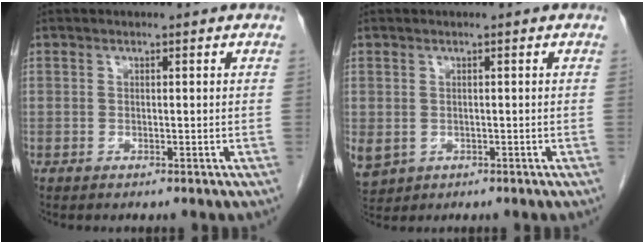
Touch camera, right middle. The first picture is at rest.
{"total": 6.0, "force": [-1.9, 5.1, 2.4], "torque": [-0.071, -0.006, -0.018]}